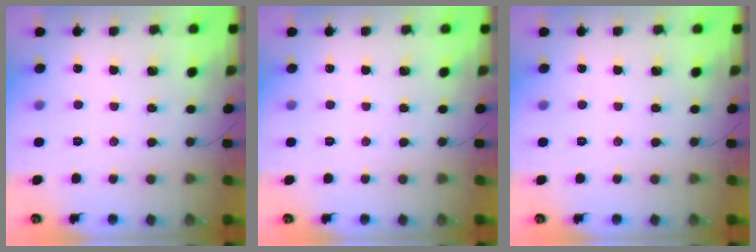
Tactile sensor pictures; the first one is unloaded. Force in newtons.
{"total": 0.0}
{"total": 0.0}